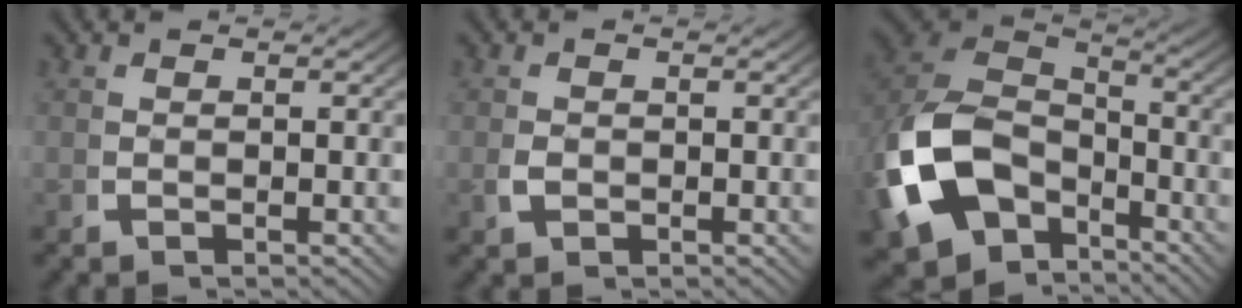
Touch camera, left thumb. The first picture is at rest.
{"total": 1.0, "force": [-0.2, 0.8, 0.6], "torque": [-0.021, -0.004, -0.001]}
{"total": 15.2, "force": [-3.3, 11.1, 9.9], "torque": [-0.247, -0.060, -0.033]}